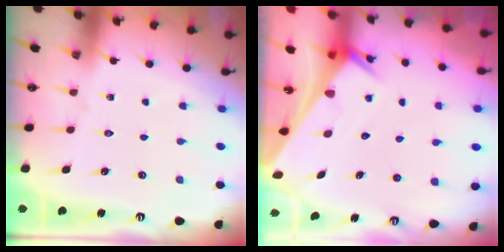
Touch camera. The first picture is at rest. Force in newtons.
{"total": 2.5, "press": 2.5, "slide": 0.1}